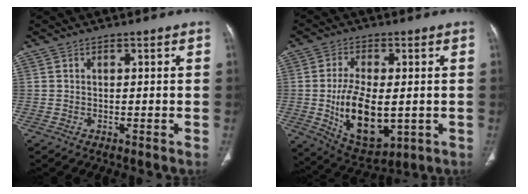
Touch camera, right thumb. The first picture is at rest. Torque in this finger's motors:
{"motor_torque": [-0.17, 1.44, 1.14, 0.69, 0.42]}